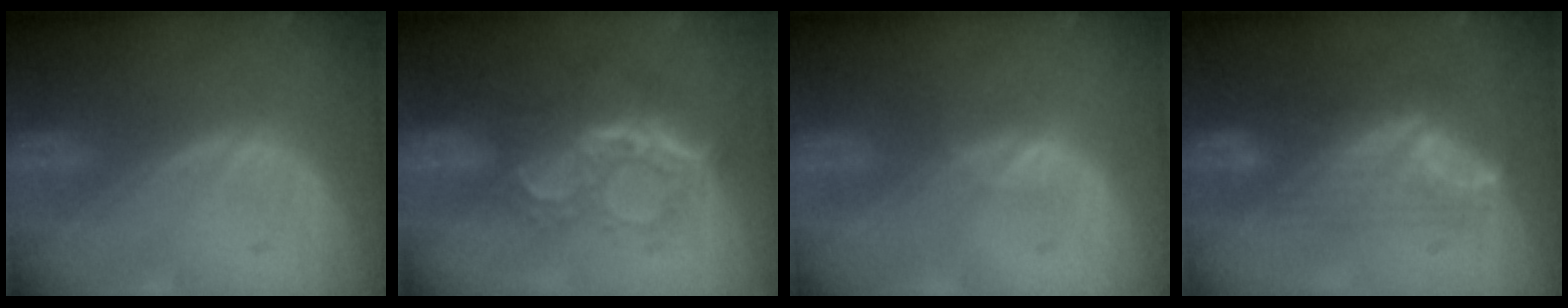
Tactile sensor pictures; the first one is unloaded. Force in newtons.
{"total": 9.5, "press": 8.0, "slide": 5.1}
{"total": 0.8, "press": 0.8, "slide": 0.3}
{"total": 7.9, "press": 6.6, "slide": 4.4}